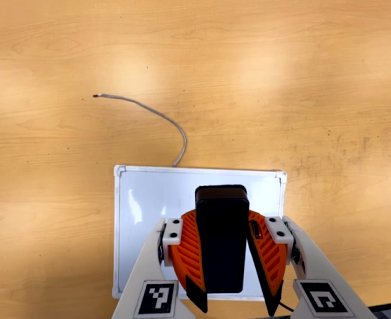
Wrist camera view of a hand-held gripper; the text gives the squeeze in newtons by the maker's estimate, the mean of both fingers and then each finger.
{"total": 10.5, "left": 9.8, "right": 11.2}